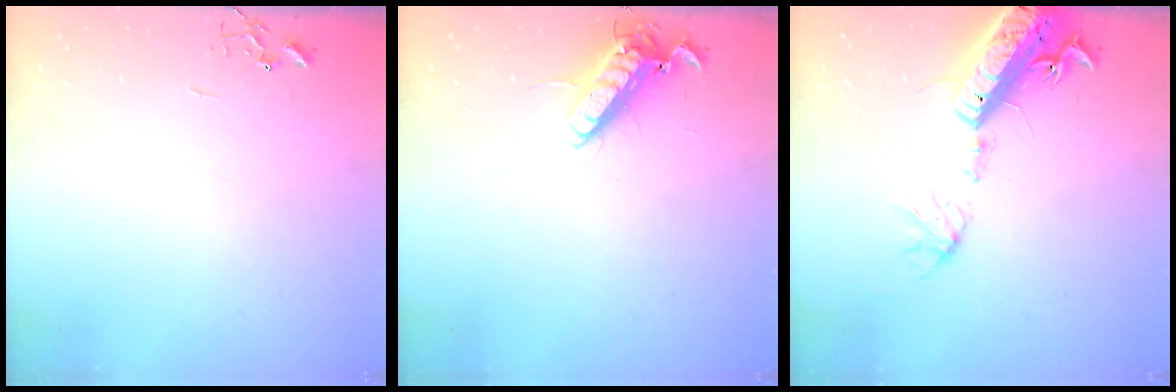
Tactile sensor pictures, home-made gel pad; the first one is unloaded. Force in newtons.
{"total": 12.5, "press": 12.3, "slide": 2.1}
{"total": 20.3, "press": 19.8, "slide": 4.4}